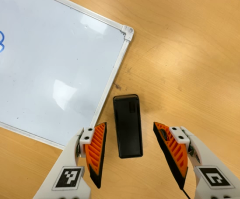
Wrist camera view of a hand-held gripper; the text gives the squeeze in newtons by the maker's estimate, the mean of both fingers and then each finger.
{"total": 0.0}